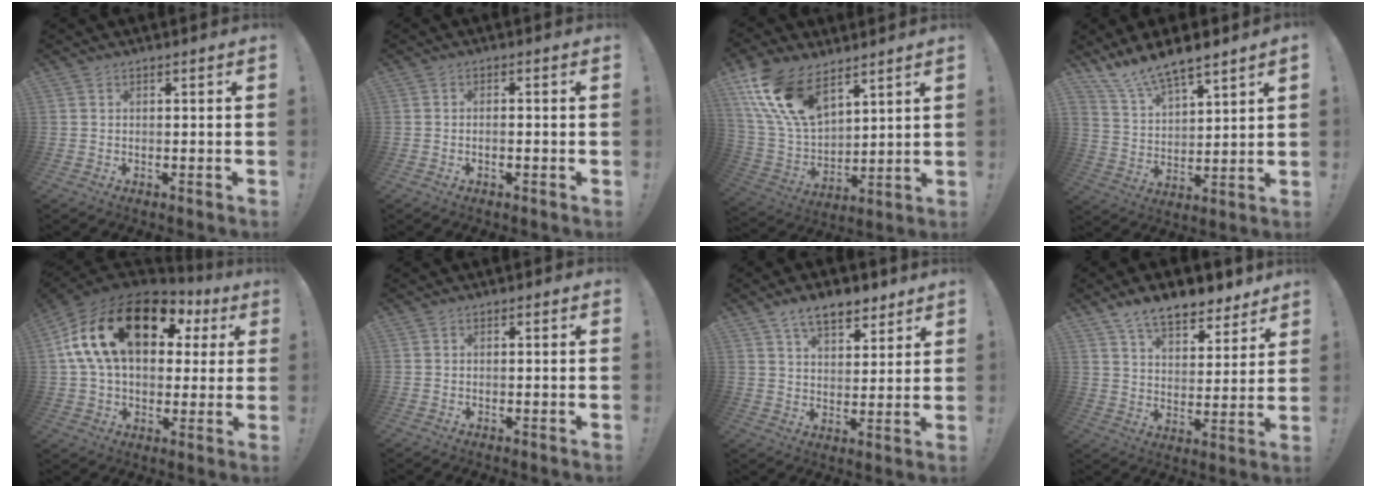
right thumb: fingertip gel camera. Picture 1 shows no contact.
{"total": 1.5, "force": [-1.1, 0.1, 1.1], "torque": [-0.024, 0.005, -0.018]}
{"total": 18.0, "force": [11.1, 9.3, 10.7], "torque": [-0.233, -0.068, 0.208]}
{"total": 10.4, "force": [9.6, 2.1, 3.4], "torque": [-0.085, -0.069, 0.179]}
{"total": 23.5, "force": [8.8, 13.8, 16.9], "torque": [-0.296, -0.027, 0.160]}
{"total": 0.6, "force": [0.0, 0.6, 0.0], "torque": [0.007, 0.000, -0.002]}
{"total": 9.9, "force": [6.8, 4.9, 5.3], "torque": [-0.079, -0.030, 0.125]}
{"total": 11.5, "force": [9.0, 4.9, 5.2], "torque": [-0.092, -0.056, 0.166]}